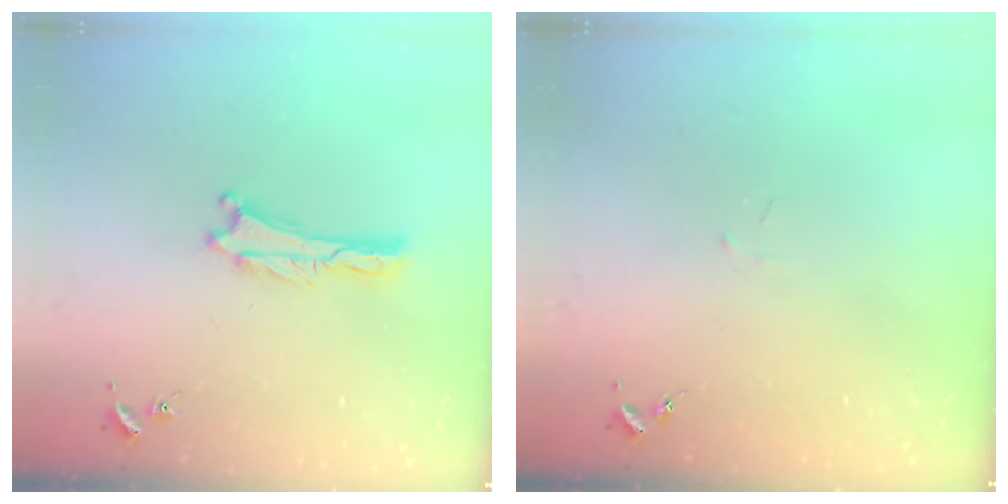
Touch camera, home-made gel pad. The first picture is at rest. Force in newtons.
{"total": 1.0, "press": 1.0, "slide": 0.1}